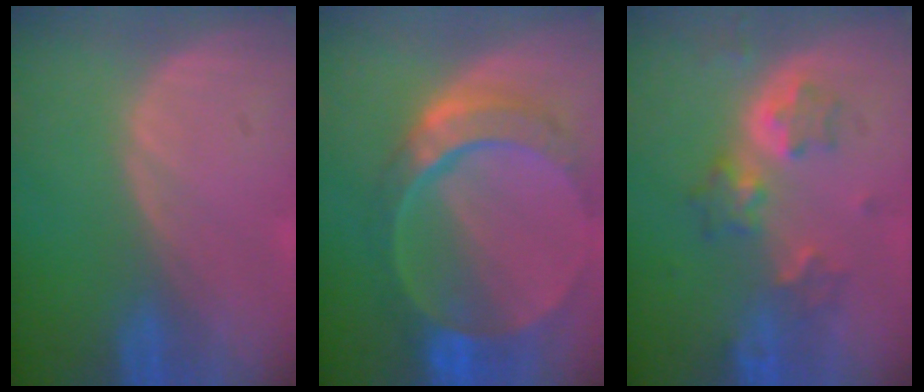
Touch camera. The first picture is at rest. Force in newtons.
{"total": 10.5, "press": 8.9, "slide": 5.6}
{"total": 6.4, "press": 5.6, "slide": 3.1}